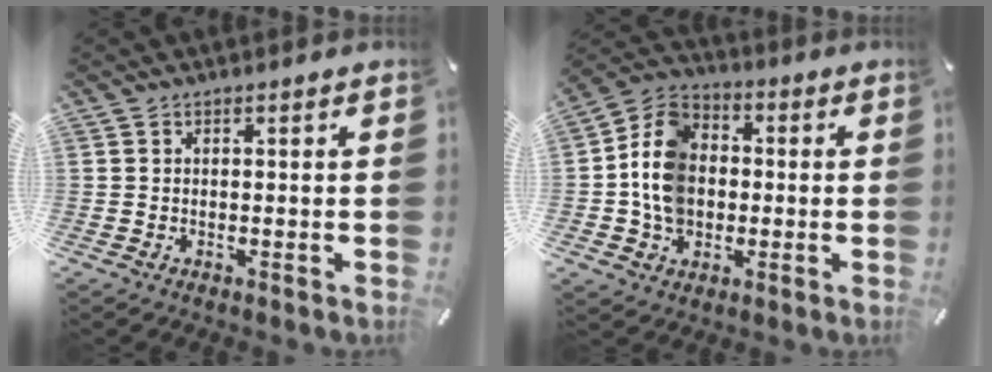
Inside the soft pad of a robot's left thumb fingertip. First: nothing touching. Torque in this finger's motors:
{"motor_torque": [0.65, 2.06, 0.42, 0.07, 0.40]}